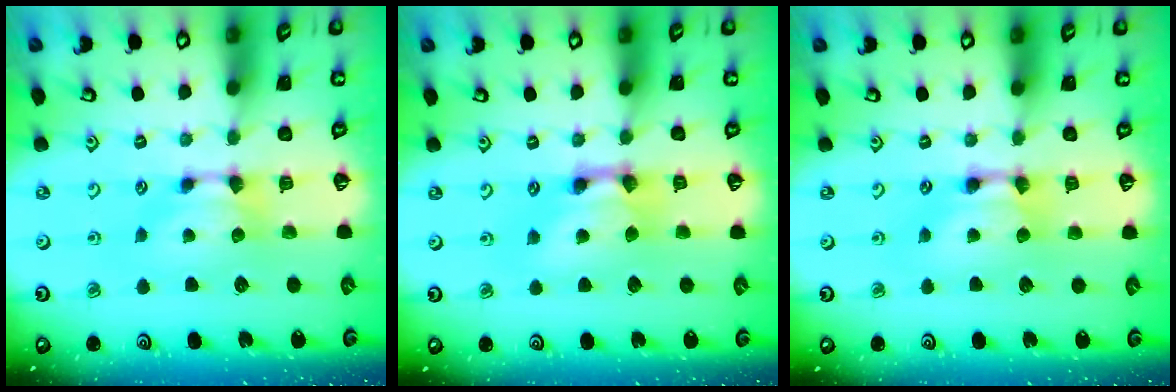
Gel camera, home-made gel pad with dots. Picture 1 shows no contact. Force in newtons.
{"total": 3.4, "press": 3.4, "slide": 0.2}
{"total": 2.0, "press": 2.0, "slide": 0.1}